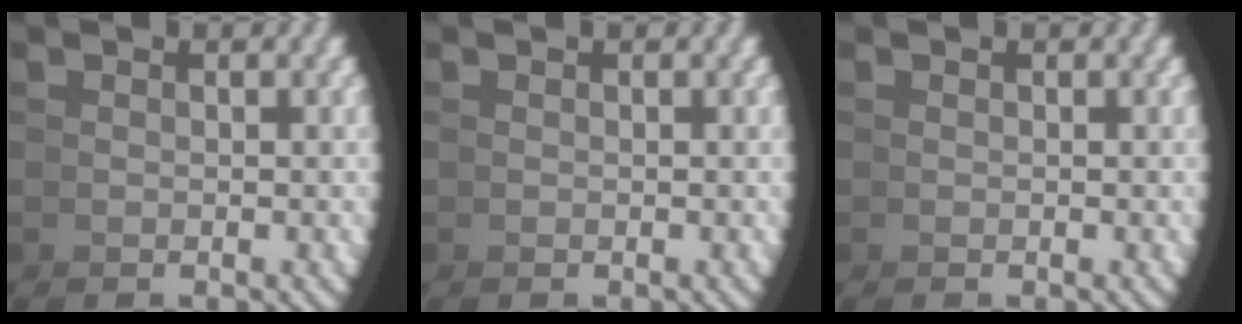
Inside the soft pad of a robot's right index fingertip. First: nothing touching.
{"total": 0.0}
{"total": 0.0}